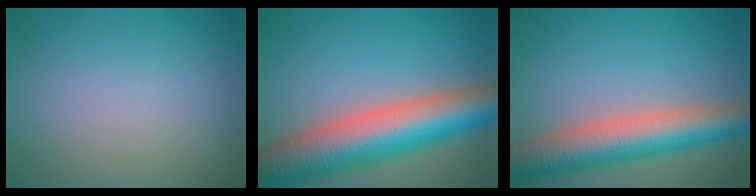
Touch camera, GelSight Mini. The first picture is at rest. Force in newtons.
{"total": 11.8, "press": 11.7, "slide": 0.4}
{"total": 8.5, "press": 8.5, "slide": 0.6}